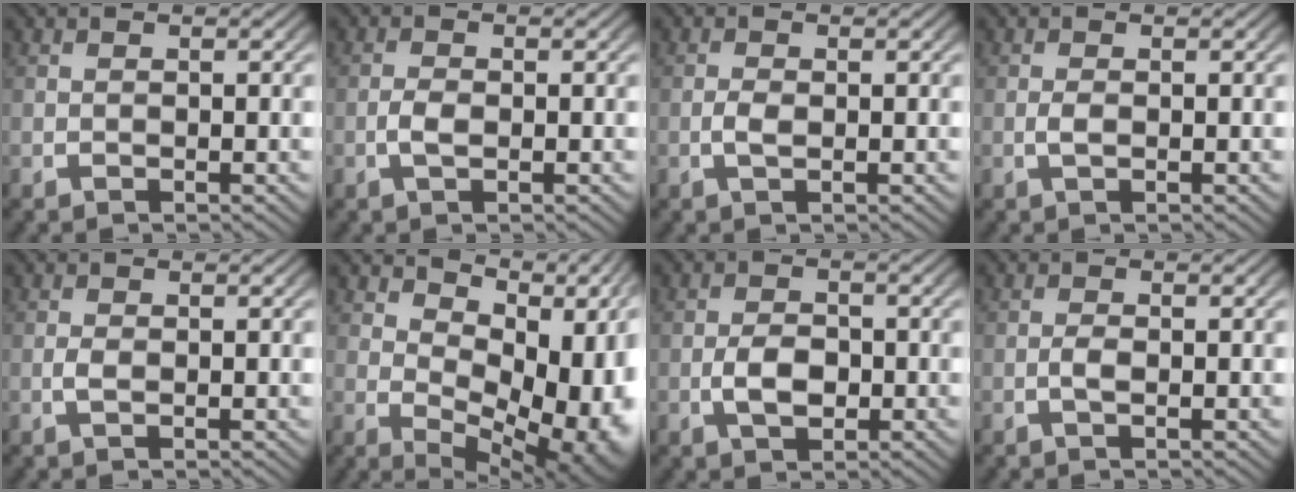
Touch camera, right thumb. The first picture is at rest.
{"total": 1.6, "force": [-0.4, 0.9, 1.3], "torque": [-0.035, -0.006, -0.007]}
{"total": 1.2, "force": [-0.2, 0.6, 1.0], "torque": [-0.030, -0.007, -0.001]}
{"total": 0.9, "force": [-0.2, 0.4, 0.8], "torque": [-0.024, -0.005, -0.001]}
{"total": 0.8, "force": [-0.1, 0.4, 0.7], "torque": [-0.022, -0.005, 0.000]}
{"total": 13.0, "force": [2.3, 7.4, 10.5], "torque": [-0.149, -0.023, 0.053]}
{"total": 3.6, "force": [-0.6, 2.4, 2.6], "torque": [-0.055, -0.009, -0.005]}
{"total": 1.1, "force": [-0.3, 0.4, 1.0], "torque": [-0.028, -0.004, -0.005]}